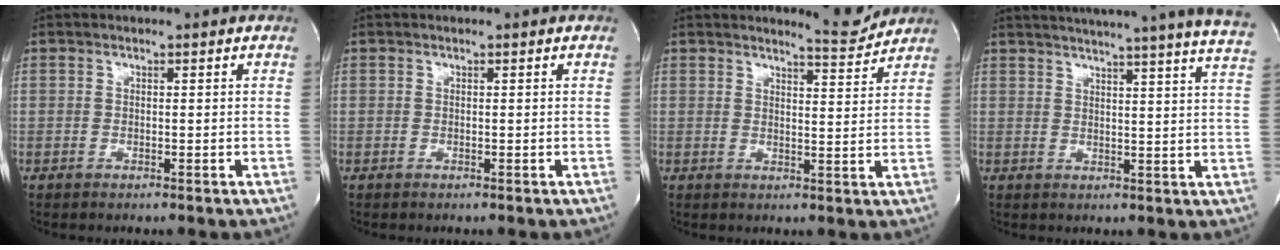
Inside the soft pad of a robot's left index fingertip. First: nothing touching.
{"total": 0.0}
{"total": 4.1, "force": [4.1, -0.2, -0.2], "torque": [-0.007, -0.027, 0.051]}
{"total": 25.4, "force": [23.0, -0.8, 10.8], "torque": [-0.168, -0.063, 0.270]}